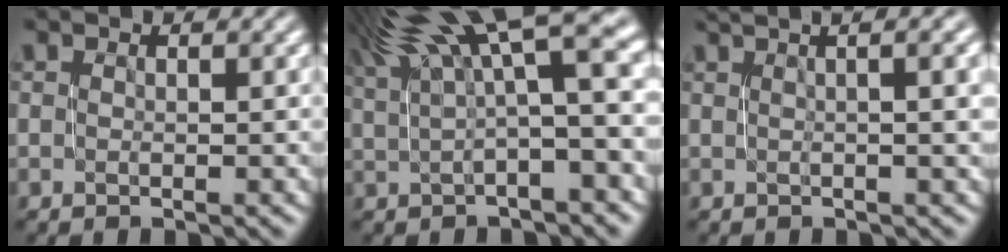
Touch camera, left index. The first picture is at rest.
{"total": 10.5, "force": [5.0, 2.1, 8.9], "torque": [-0.132, 0.043, 0.082]}
{"total": 8.9, "force": [3.1, 3.4, 7.7], "torque": [-0.069, 0.034, 0.019]}